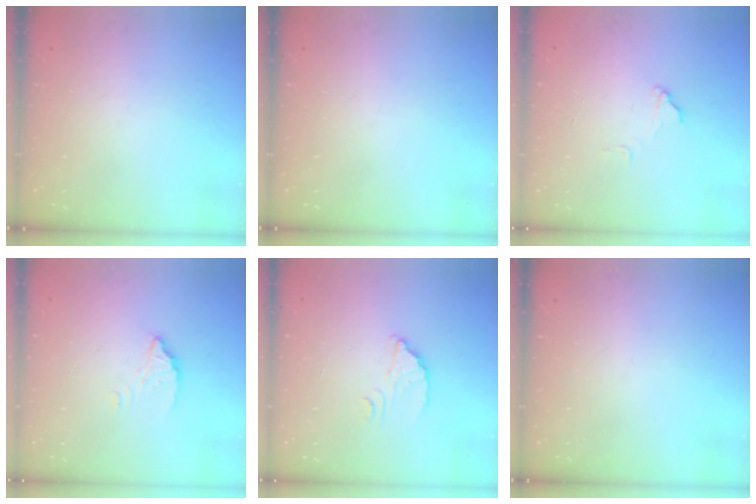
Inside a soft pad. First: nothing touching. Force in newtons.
{"total": 0.0}
{"total": 7.1, "press": 7.1, "slide": 0.5}
{"total": 2.6, "press": 2.6, "slide": 0.2}
{"total": 2.3, "press": 2.3, "slide": 0.0}
{"total": 0.0}